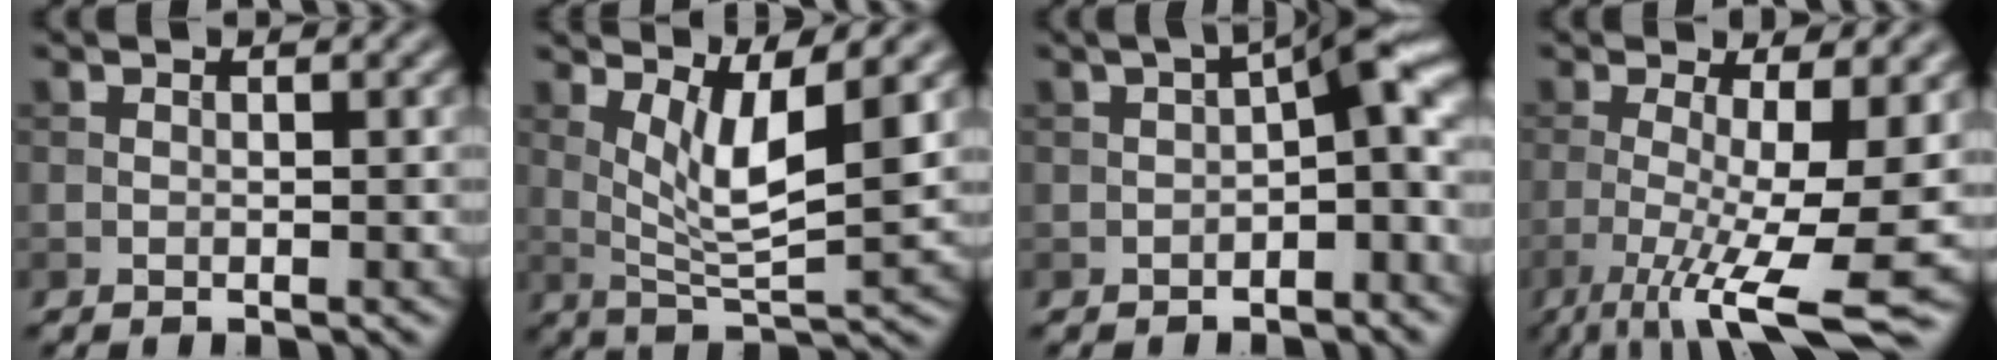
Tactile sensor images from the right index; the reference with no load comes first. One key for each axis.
{"total": 5.4, "fx": 1.9, "fy": 1.2, "fz": 5.0, "tx": -0.096, "ty": -0.013, "tz": 0.041}
{"total": 5.7, "fx": -0.8, "fy": 2.2, "fz": 5.2, "tx": -0.057, "ty": 0.024, "tz": -0.025}
{"total": 10.3, "fx": -2.7, "fy": 2.4, "fz": 9.7, "tx": -0.149, "ty": -0.014, "tz": -0.038}